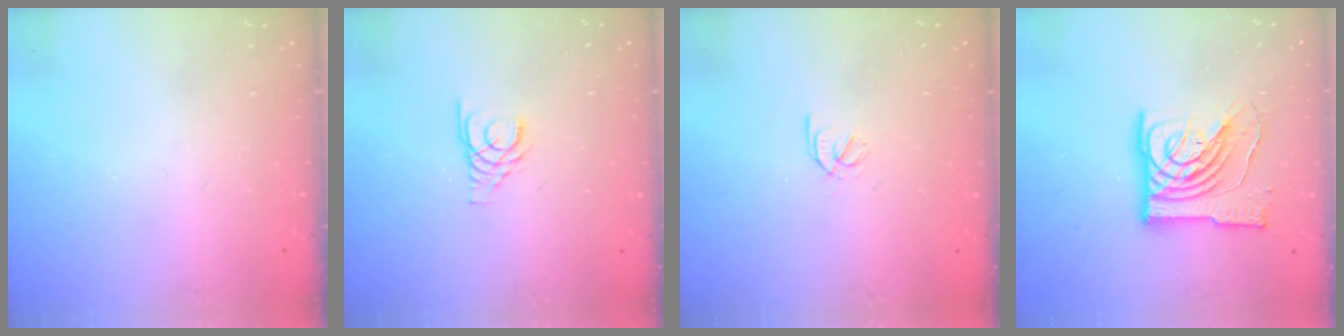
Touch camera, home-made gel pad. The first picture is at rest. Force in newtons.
{"total": 3.5, "press": 3.5, "slide": 0.3}
{"total": 1.6, "press": 1.6, "slide": 0.3}
{"total": 13.9, "press": 13.8, "slide": 1.8}